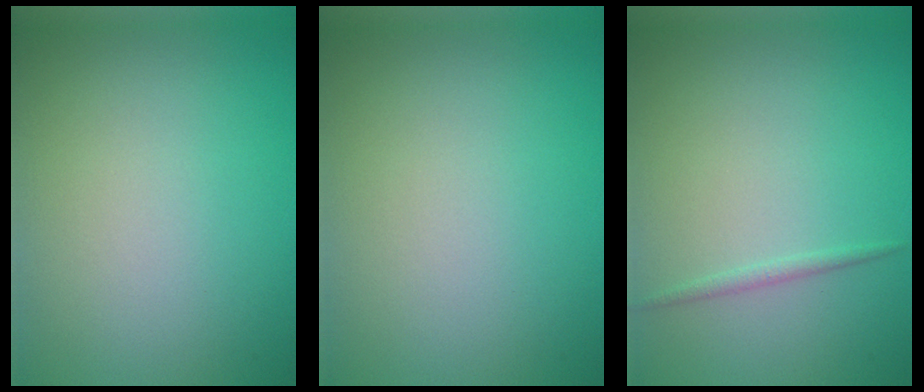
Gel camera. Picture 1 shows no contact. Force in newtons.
{"total": 0.0}
{"total": 0.8, "press": 0.8, "slide": 0.0}